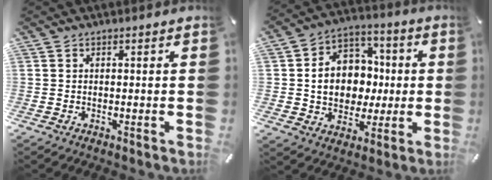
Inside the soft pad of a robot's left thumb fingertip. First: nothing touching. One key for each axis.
{"total": 12.9, "fx": -0.5, "fy": 11.1, "fz": 6.5, "tx": -0.115, "ty": 0.017, "tz": 0.000}